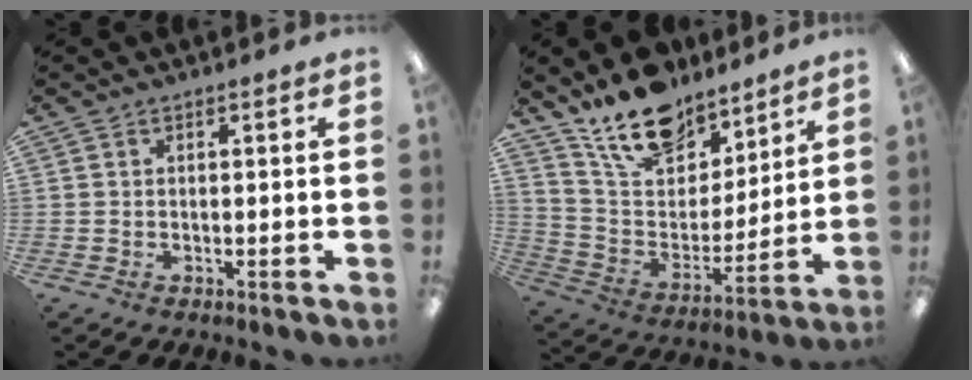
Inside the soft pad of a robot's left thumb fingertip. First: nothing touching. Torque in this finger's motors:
{"motor_torque": [1.37, 1.27, 1.40, -1.37, 0.27]}